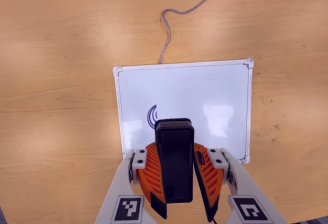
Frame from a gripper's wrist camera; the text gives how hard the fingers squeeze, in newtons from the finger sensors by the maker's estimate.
{"total": 12.0, "left": 10.4, "right": 13.6}